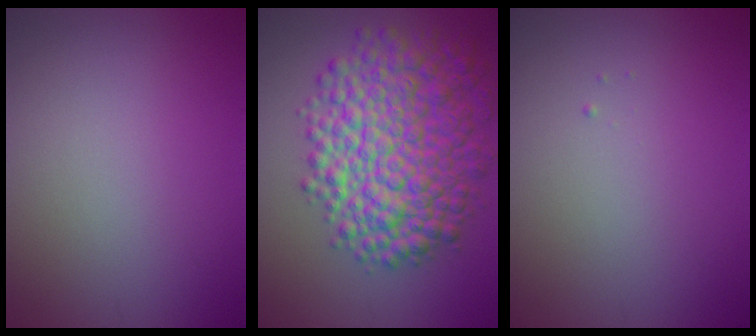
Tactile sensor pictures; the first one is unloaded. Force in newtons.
{"total": 9.8, "press": 9.8, "slide": 0.2}
{"total": 0.0}